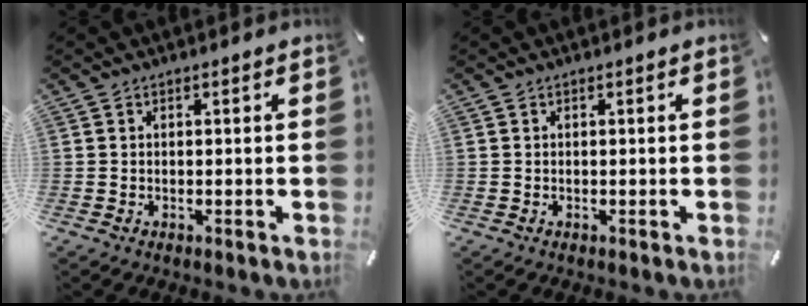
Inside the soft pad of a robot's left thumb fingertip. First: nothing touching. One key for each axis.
{"total": 0.0}